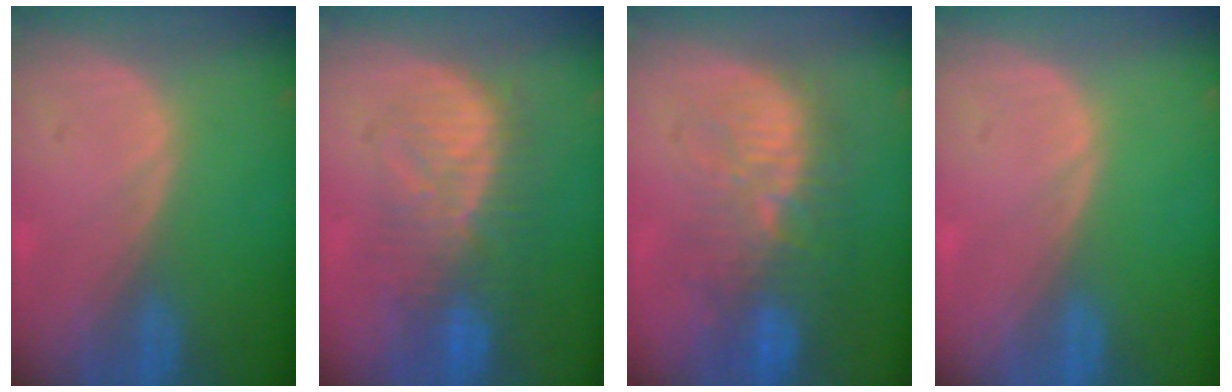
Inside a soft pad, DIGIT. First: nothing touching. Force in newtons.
{"total": 9.1, "press": 8.7, "slide": 2.7}
{"total": 10.7, "press": 9.6, "slide": 4.8}
{"total": 0.0}